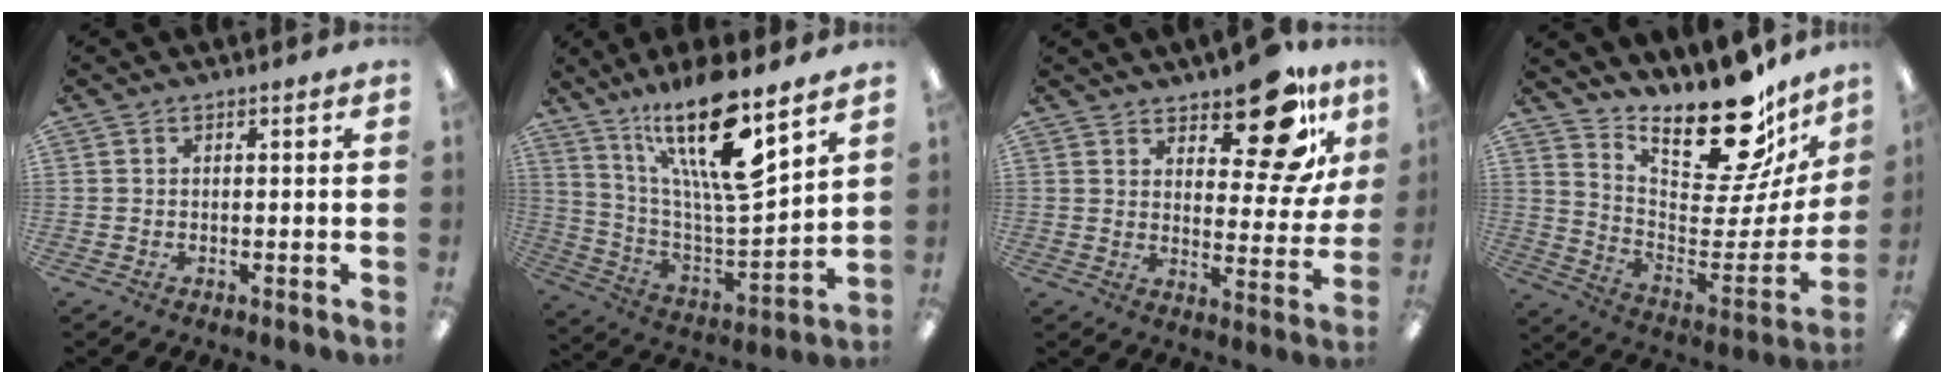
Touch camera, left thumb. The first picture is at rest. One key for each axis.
{"total": 20.6, "fx": 14.1, "fy": 4.6, "fz": 14.2, "tx": -0.269, "ty": -0.089, "tz": 0.232}
{"total": 16.3, "fx": 11.2, "fy": 6.3, "fz": 9.9, "tx": -0.120, "ty": -0.073, "tz": 0.185}
{"total": 22.9, "fx": 18.9, "fy": 7.1, "fz": 10.9, "tx": -0.141, "ty": -0.156, "tz": 0.315}